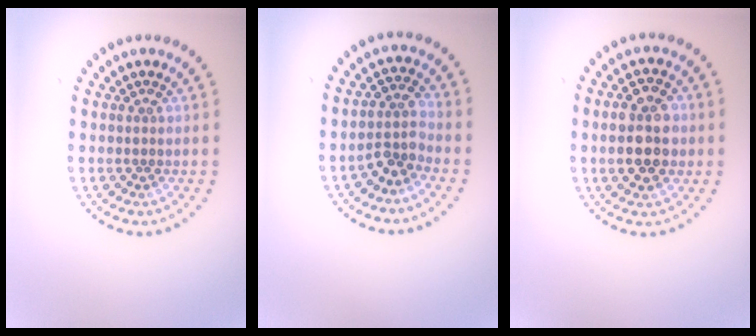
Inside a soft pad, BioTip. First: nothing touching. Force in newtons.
{"total": 2.5, "press": 1.9, "slide": 1.6}
{"total": 4.9, "press": 4.8, "slide": 0.3}